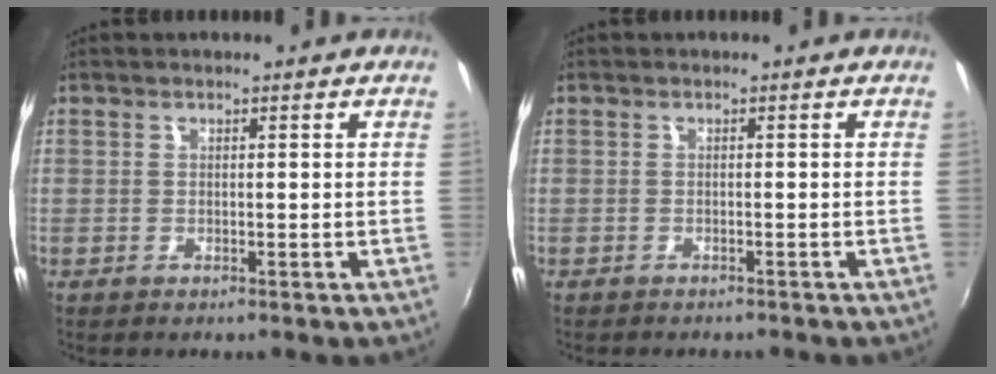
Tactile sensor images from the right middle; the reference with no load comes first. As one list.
[{"total": 2.0, "force": [-1.9, 0.5, 0.6], "torque": [-0.020, -0.011, -0.027]}]